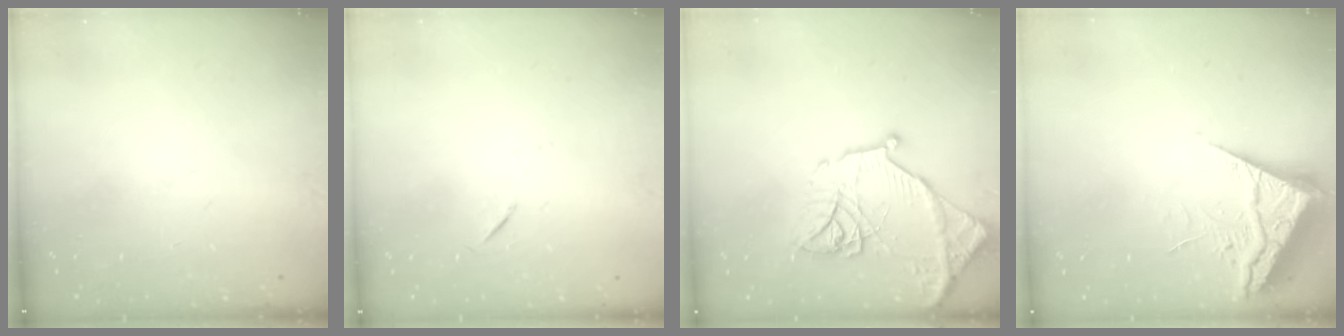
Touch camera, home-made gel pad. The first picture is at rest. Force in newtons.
{"total": 5.5, "press": 5.1, "slide": 2.1}
{"total": 17.5, "press": 17.4, "slide": 1.9}
{"total": 6.5, "press": 6.4, "slide": 0.7}